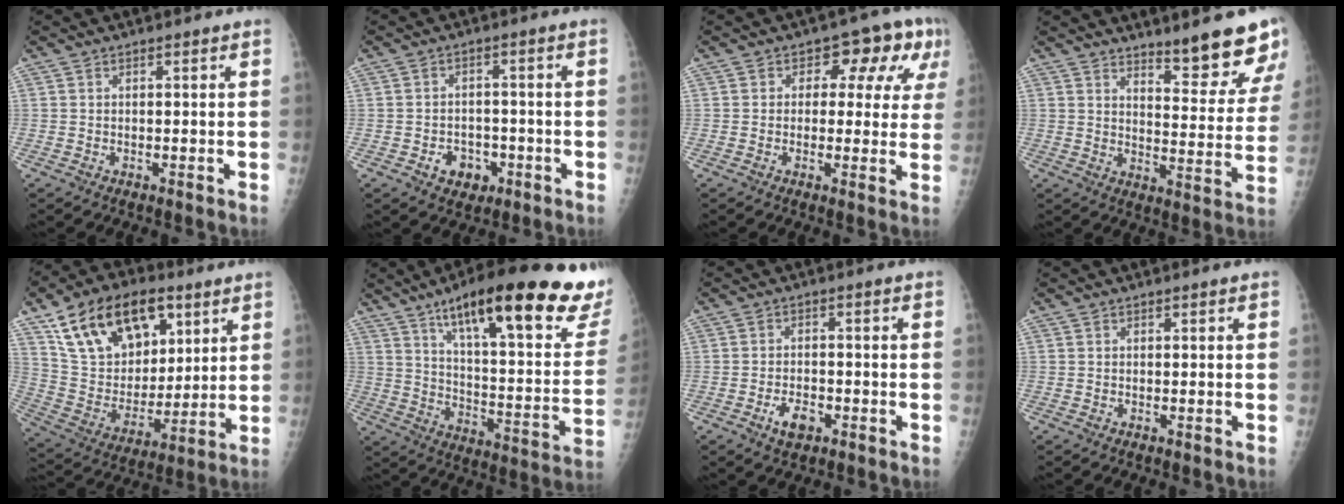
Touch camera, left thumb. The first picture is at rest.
{"total": 5.5, "force": [-2.4, 4.3, 2.4], "torque": [-0.012, 0.019, -0.029]}
{"total": 9.6, "force": [3.1, 5.9, 7.0], "torque": [-0.032, 0.012, 0.029]}
{"total": 12.9, "force": [10.6, 2.3, 7.1], "torque": [-0.058, -0.080, 0.146]}
{"total": 22.4, "force": [11.5, 13.3, 13.9], "torque": [-0.202, -0.029, 0.208]}
{"total": 30.8, "force": [20.0, 6.7, 22.4], "torque": [-0.282, -0.060, 0.288]}
{"total": 4.2, "force": [-2.2, 2.5, 2.7], "torque": [-0.040, 0.011, -0.036]}
{"total": 0.0}